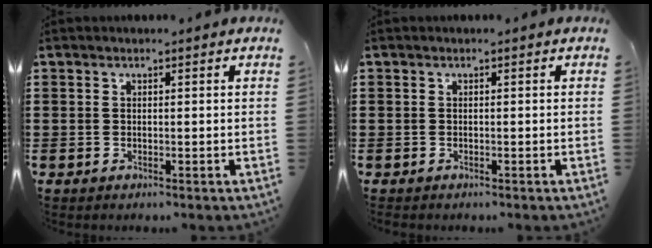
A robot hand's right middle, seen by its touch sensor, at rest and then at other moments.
{"total": 0.6, "force": [-0.4, 0.4, -0.1], "torque": [0.002, 0.004, -0.011]}